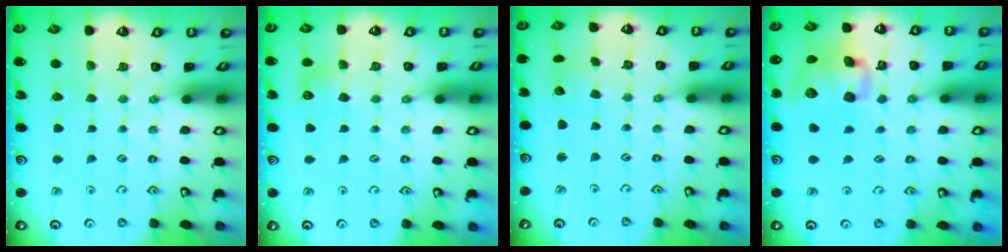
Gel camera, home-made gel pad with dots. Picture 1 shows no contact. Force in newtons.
{"total": 7.0, "press": 7.0, "slide": 0.7}
{"total": 2.2, "press": 2.2, "slide": 0.2}
{"total": 13.7, "press": 13.5, "slide": 2.4}